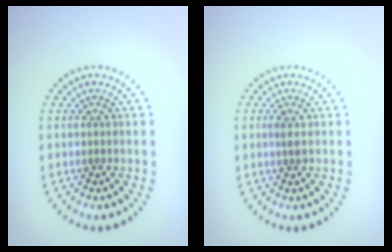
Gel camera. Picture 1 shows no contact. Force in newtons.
{"total": 1.1, "press": 0.9, "slide": 0.5}